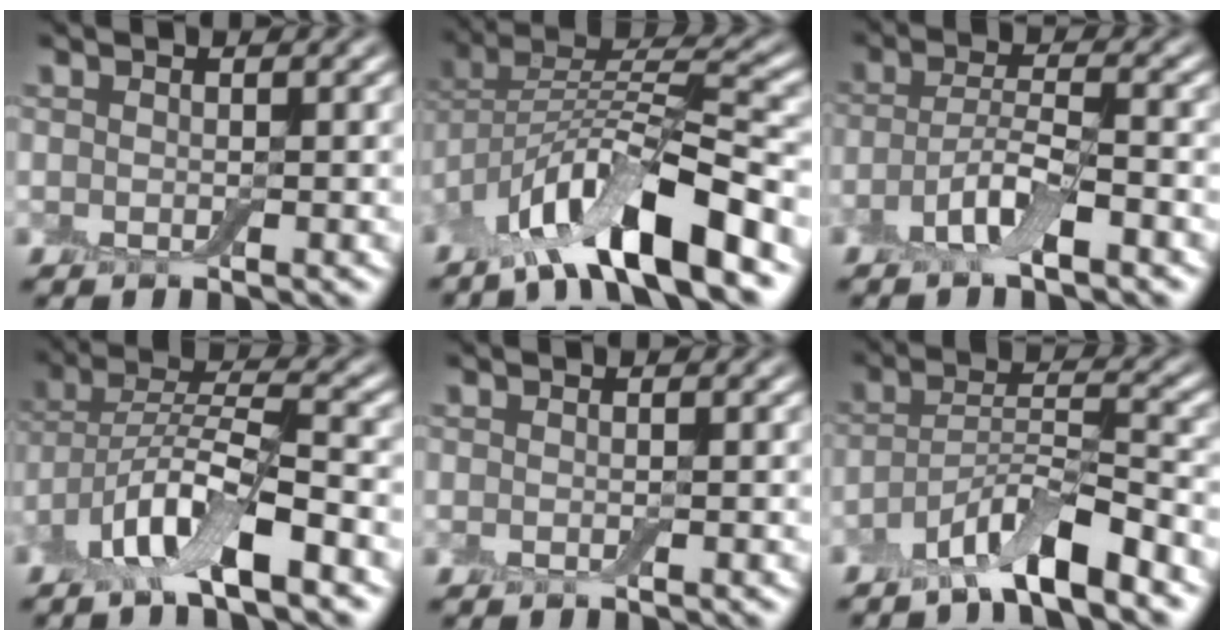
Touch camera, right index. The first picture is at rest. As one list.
[{"total": 10.7, "force": [-6.7, 2.7, 7.9], "torque": [-0.132, 0.013, -0.128]}, {"total": 4.5, "force": [-2.6, 1.1, 3.5], "torque": [-0.072, 0.002, -0.056]}, {"total": 8.0, "force": [-4.3, 2.3, 6.3], "torque": [-0.119, 0.008, -0.090]}, {"total": 0.0}, {"total": 6.0, "force": [-4.3, 1.1, 4.1], "torque": [-0.072, 0.006, -0.080]}]